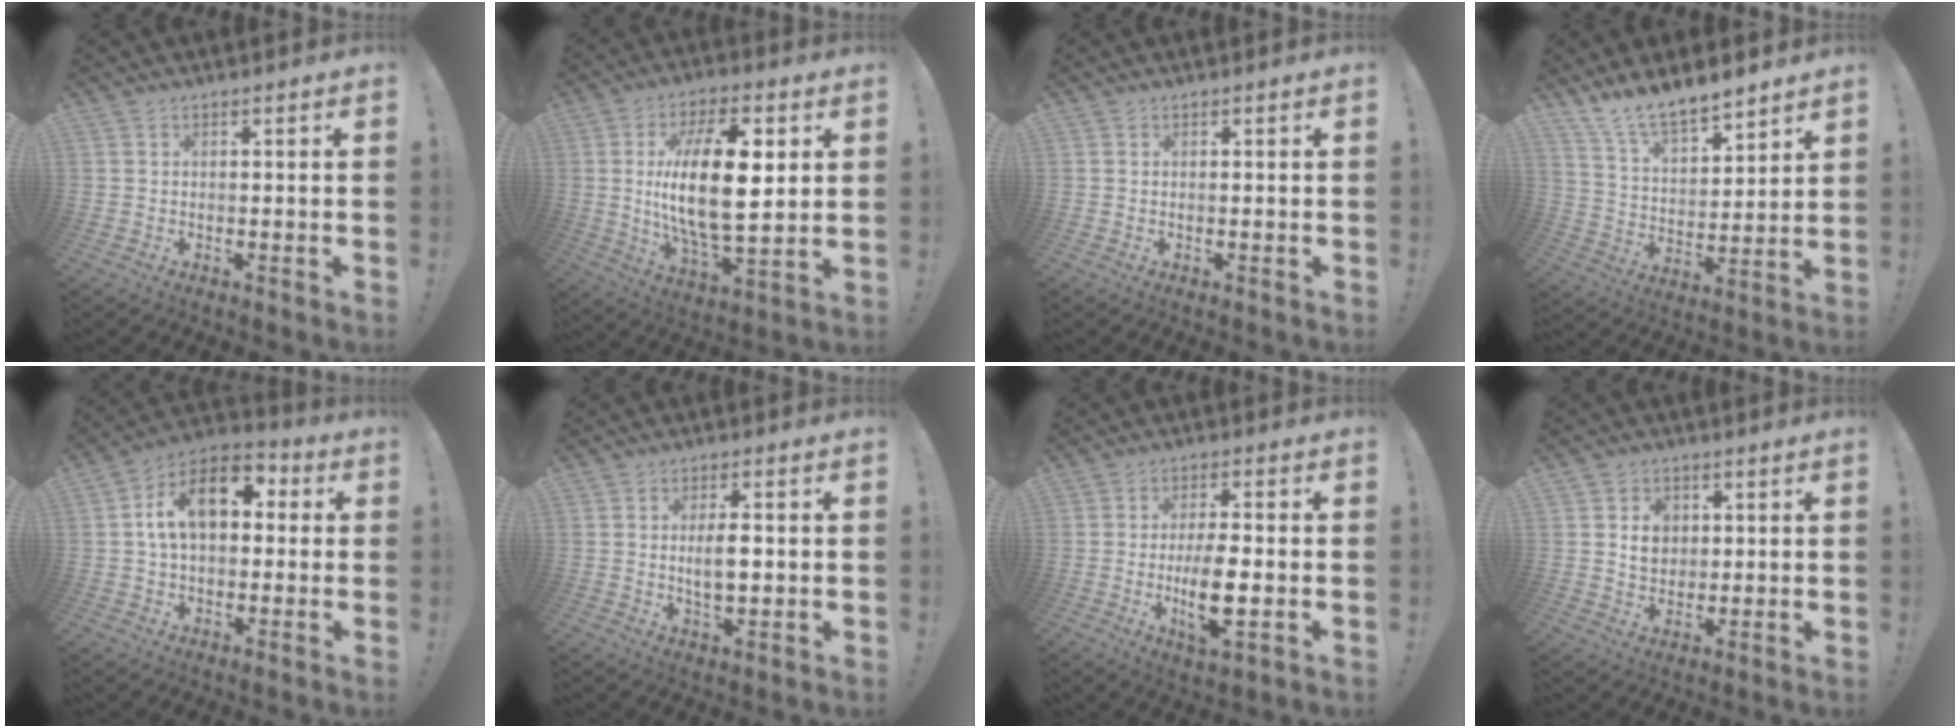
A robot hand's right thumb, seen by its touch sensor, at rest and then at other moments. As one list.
[{"total": 21.2, "force": [3.3, 9.0, 19.0], "torque": [-0.351, -0.014, 0.042]}, {"total": 0.0}, {"total": 11.4, "force": [10.3, 3.3, 3.5], "torque": [-0.082, -0.079, 0.194]}, {"total": 14.9, "force": [3.8, 9.0, 11.2], "torque": [-0.177, 0.004, 0.068]}, {"total": 5.9, "force": [0.3, 2.4, 5.4], "torque": [-0.089, -0.008, -0.003]}, {"total": 10.3, "force": [-2.1, 3.1, 9.6], "torque": [-0.179, -0.003, -0.038]}, {"total": 6.7, "force": [1.4, 5.8, 3.0], "torque": [-0.028, -0.006, 0.024]}]